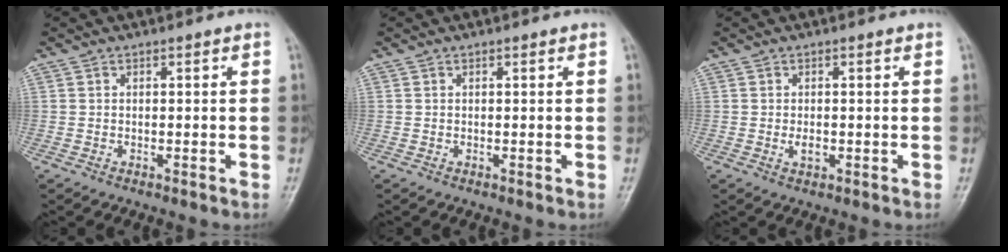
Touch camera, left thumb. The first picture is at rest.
{"total": 0.0}
{"total": 1.7, "force": [-0.1, 1.0, 1.4], "torque": [-0.020, -0.002, 0.001]}